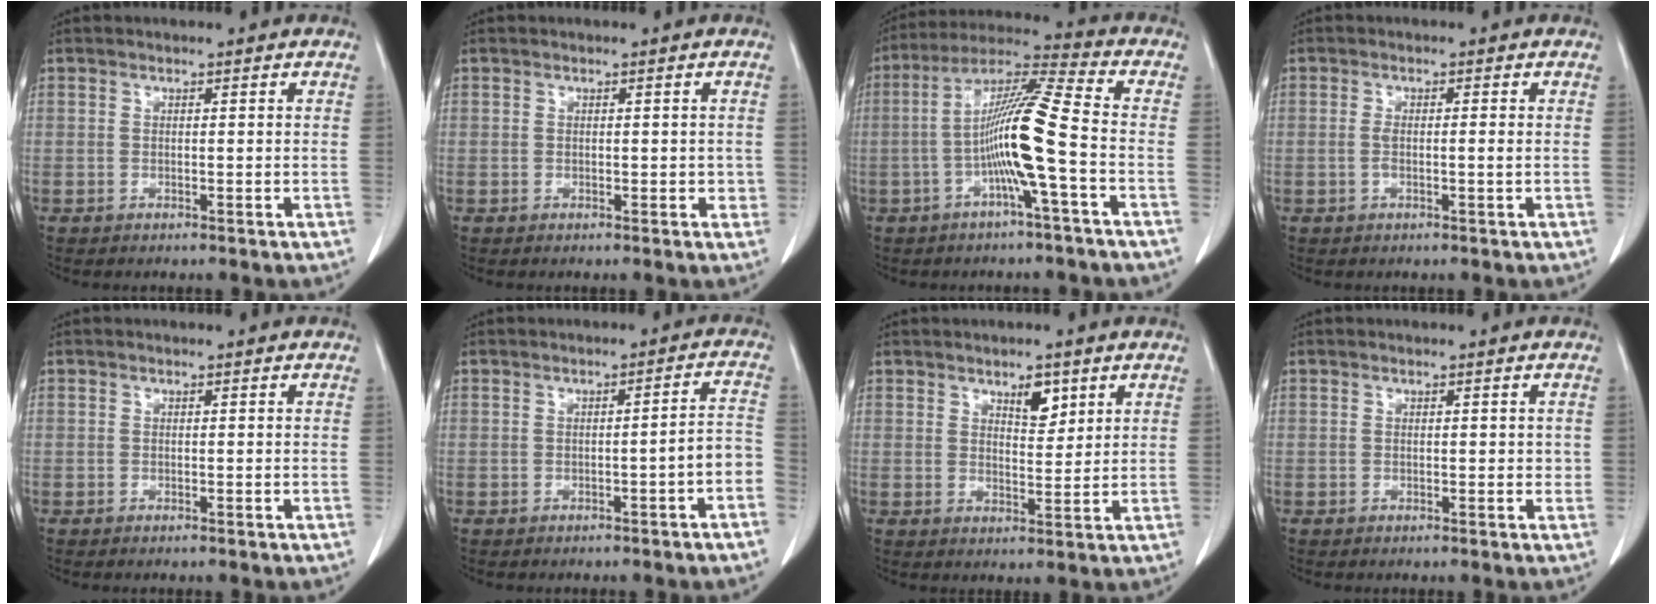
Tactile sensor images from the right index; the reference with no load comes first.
{"total": 1.7, "force": [0.0, 1.0, 1.3], "torque": [-0.010, 0.003, 0.000]}
{"total": 11.9, "force": [-2.7, -0.8, 11.6], "torque": [-0.219, 0.015, -0.058]}
{"total": 2.1, "force": [-0.3, 0.3, 2.0], "torque": [-0.043, 0.004, -0.003]}
{"total": 0.0}
{"total": 3.9, "force": [-1.8, 0.0, 3.4], "torque": [-0.032, 0.017, -0.026]}
{"total": 4.0, "force": [2.4, 1.6, 2.7], "torque": [-0.041, -0.004, 0.040]}
{"total": 1.2, "force": [0.2, 0.7, 0.9], "torque": [-0.008, 0.001, 0.002]}